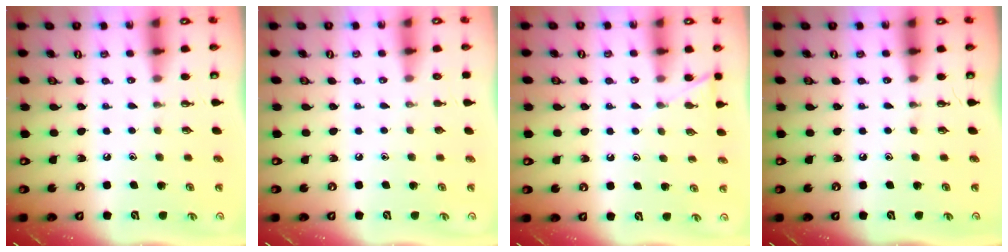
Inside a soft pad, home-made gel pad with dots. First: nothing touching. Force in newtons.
{"total": 0.0}
{"total": 7.0, "press": 6.9, "slide": 0.5}
{"total": 0.0}